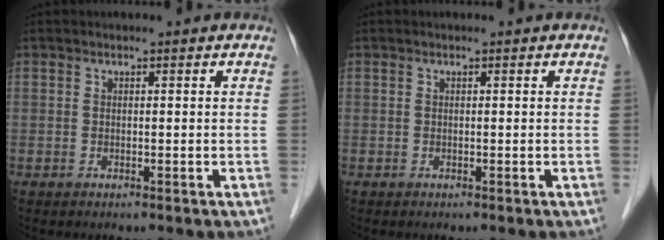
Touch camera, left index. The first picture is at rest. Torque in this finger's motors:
{"motor_torque": [0.00, 0.00, 0.00, 0.00]}